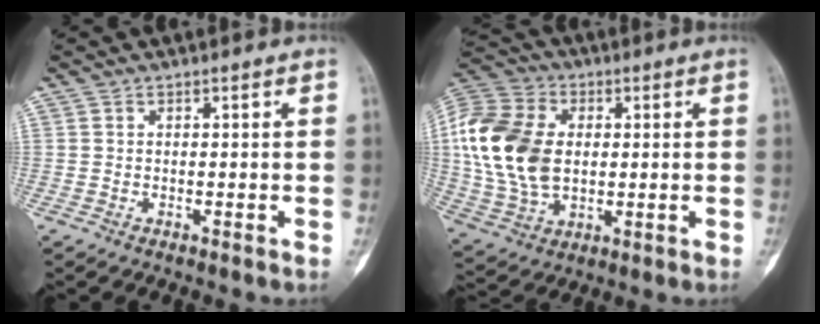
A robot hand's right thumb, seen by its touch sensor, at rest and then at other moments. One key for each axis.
{"total": 19.1, "fx": 1.6, "fy": 12.9, "fz": 13.9, "tx": -0.278, "ty": 0.006, "tz": 0.032}